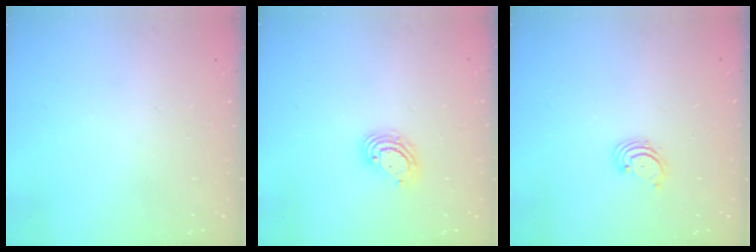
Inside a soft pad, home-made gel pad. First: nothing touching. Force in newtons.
{"total": 6.2, "press": 6.1, "slide": 1.0}
{"total": 1.7, "press": 1.6, "slide": 0.2}